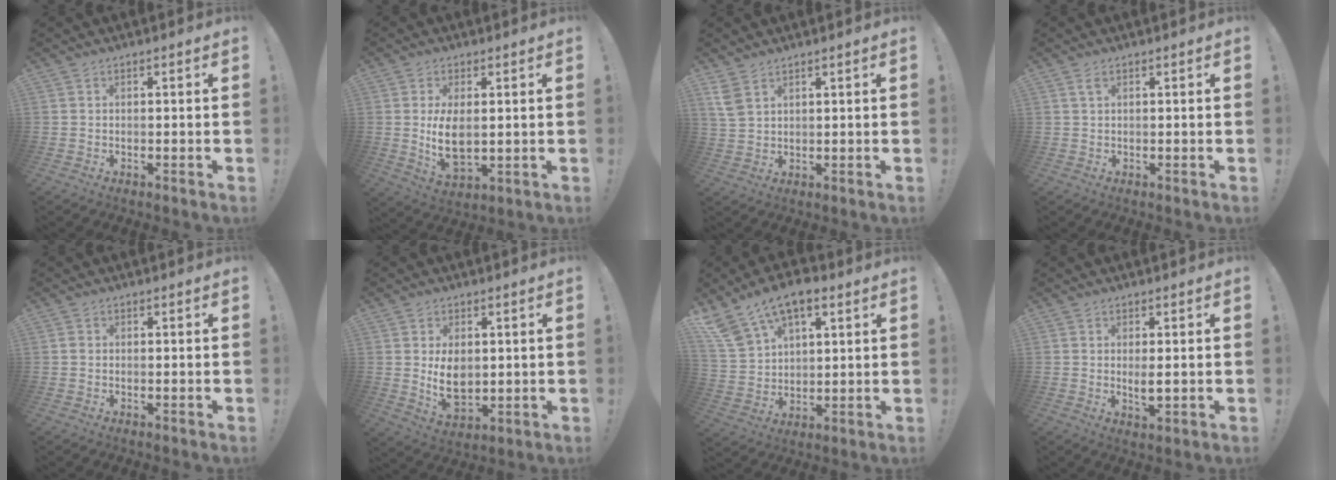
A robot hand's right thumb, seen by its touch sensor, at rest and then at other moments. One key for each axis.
{"total": 8.0, "fx": 0.9, "fy": 4.2, "fz": 6.7, "tx": -0.120, "ty": -0.018, "tz": 0.015}
{"total": 5.3, "fx": 3.2, "fy": 3.0, "fz": 2.9, "tx": -0.061, "ty": -0.011, "tz": 0.063}
{"total": 1.8, "fx": 1.0, "fy": 0.9, "fz": 1.2, "tx": -0.016, "ty": 0.000, "tz": 0.017}
{"total": 0.8, "fx": 0.1, "fy": 0.6, "fz": 0.4, "tx": -0.006, "ty": 0.004, "tz": 0.001}
{"total": 8.1, "fx": 1.2, "fy": 5.6, "fz": 5.7, "tx": -0.091, "ty": -0.013, "tz": 0.022}
{"total": 14.4, "fx": 8.8, "fy": 8.3, "fz": 7.8, "tx": -0.145, "ty": -0.045, "tz": 0.166}
{"total": 3.4, "fx": 0.5, "fy": 1.0, "fz": 3.3, "tx": -0.043, "ty": -0.009, "tz": 0.008}